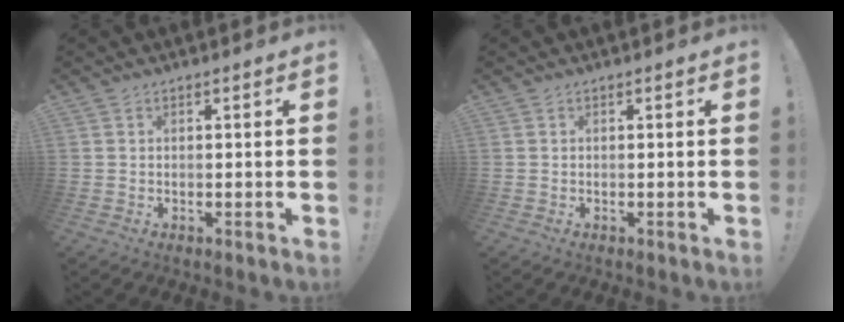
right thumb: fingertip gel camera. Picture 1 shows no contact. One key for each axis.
{"total": 0.0}